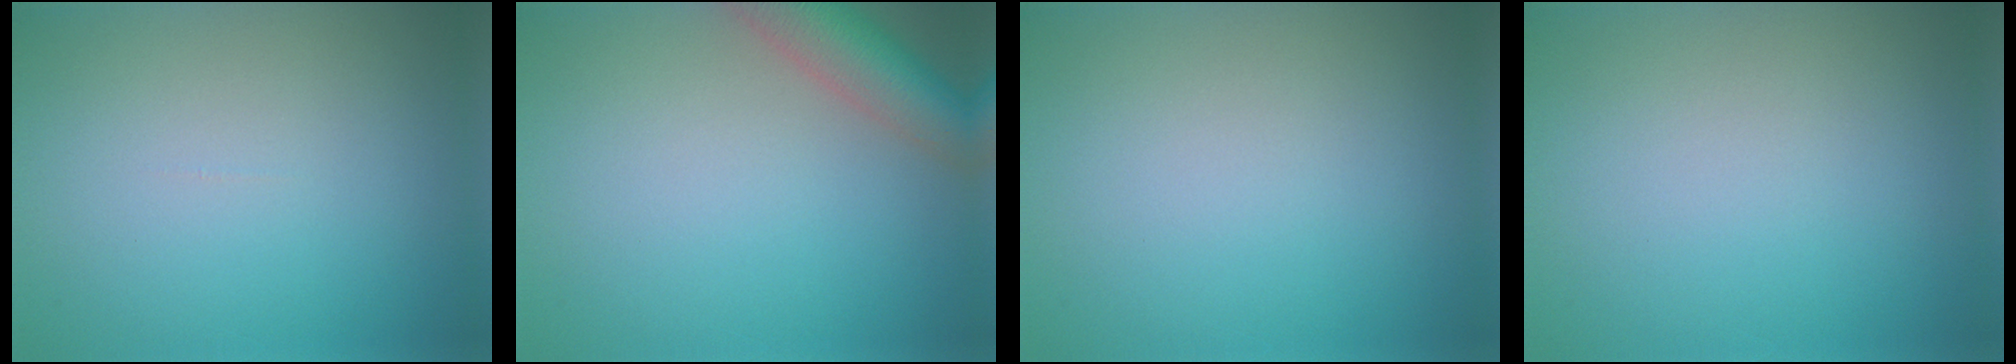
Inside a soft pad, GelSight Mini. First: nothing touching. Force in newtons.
{"total": 5.6, "press": 5.6, "slide": 0.3}
{"total": 0.0}
{"total": 0.0}